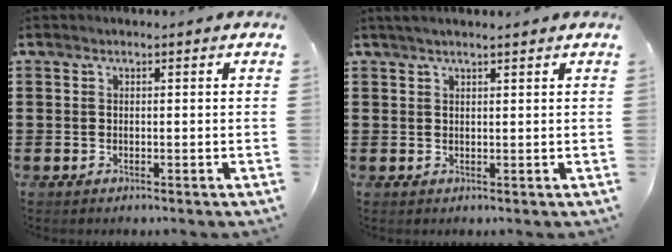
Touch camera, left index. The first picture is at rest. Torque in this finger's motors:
{"motor_torque": [0.44, 0.32, 0.00, 0.00]}